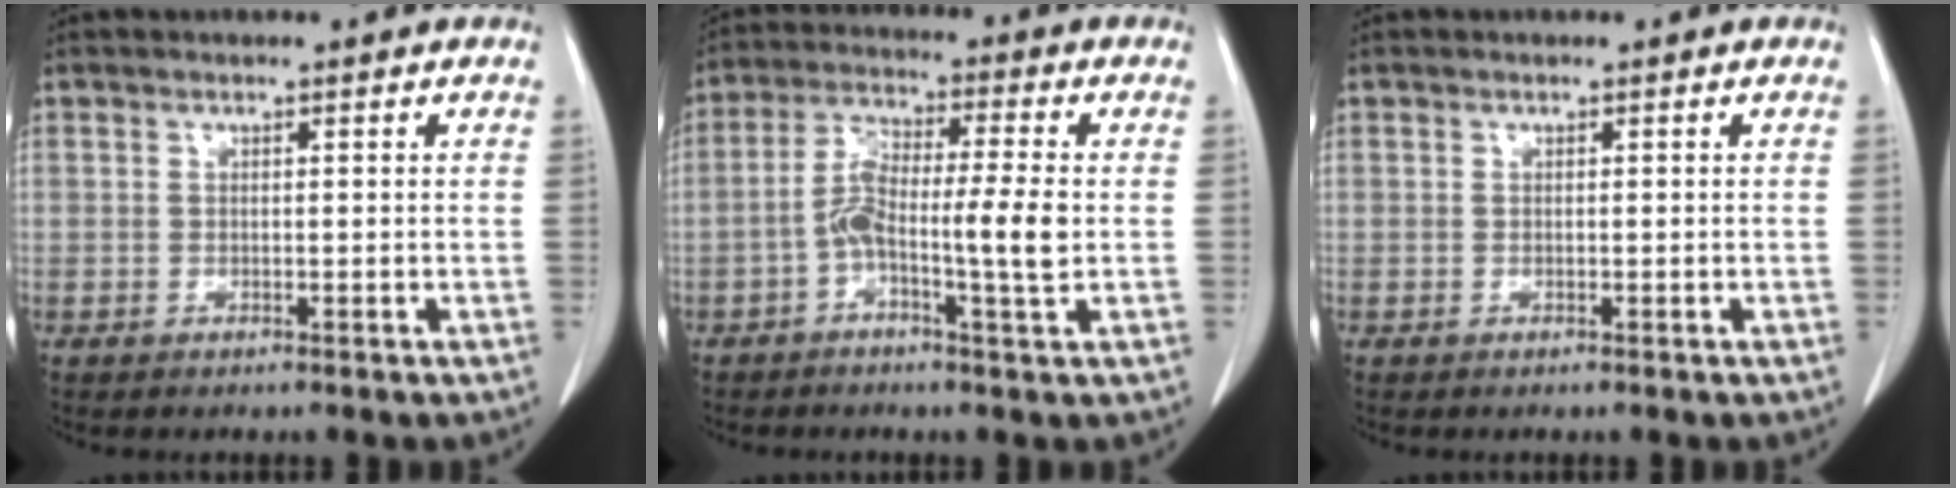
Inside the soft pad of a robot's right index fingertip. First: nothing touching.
{"total": 8.9, "force": [-1.7, 0.7, 8.7], "torque": [-0.164, 0.015, -0.036]}
{"total": 0.0}